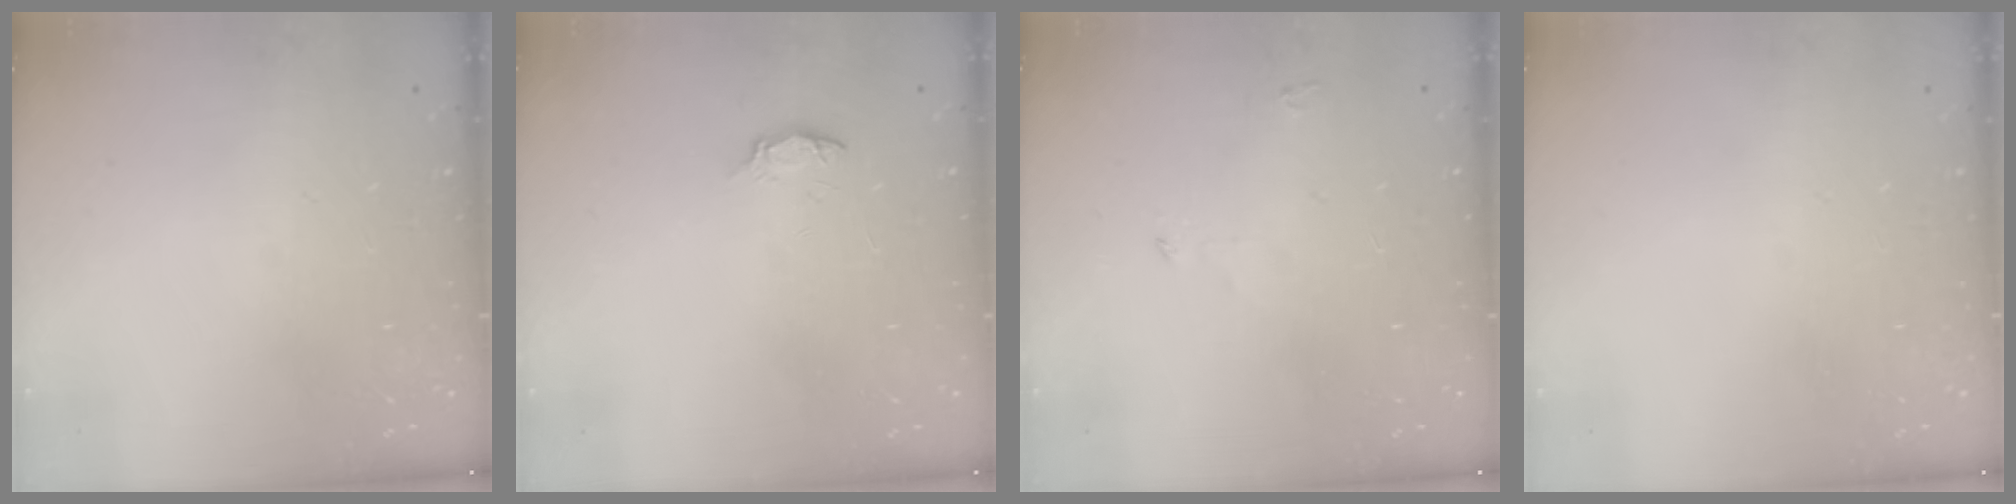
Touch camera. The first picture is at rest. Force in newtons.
{"total": 3.7, "press": 3.6, "slide": 0.6}
{"total": 2.7, "press": 2.7, "slide": 0.3}
{"total": 0.0}